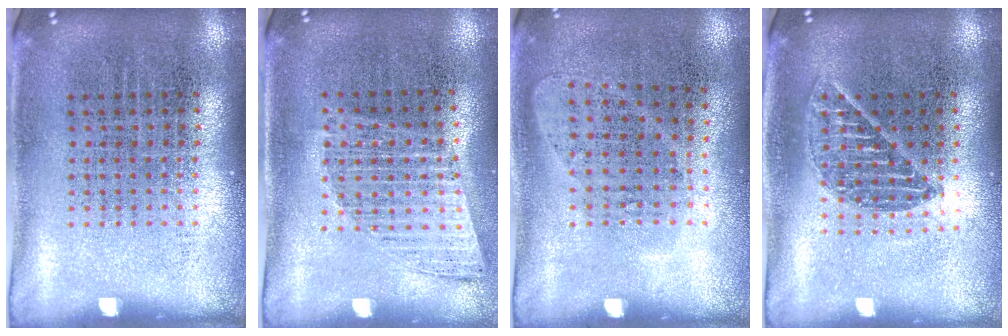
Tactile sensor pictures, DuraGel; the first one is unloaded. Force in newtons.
{"total": 1.0, "press": 1.0, "slide": 0.1}
{"total": 0.9, "press": 0.8, "slide": 0.4}
{"total": 1.1, "press": 1.0, "slide": 0.4}